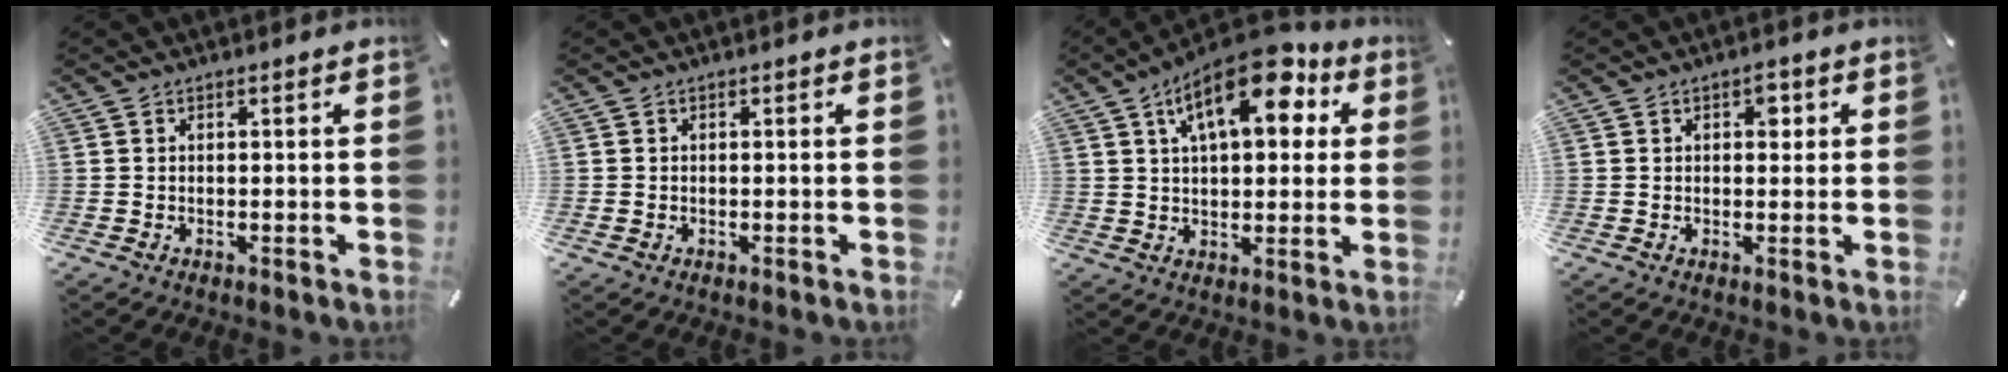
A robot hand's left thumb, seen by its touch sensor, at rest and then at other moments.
{"total": 0.6, "force": [-0.2, 0.5, 0.3], "torque": [-0.004, 0.003, -0.004]}
{"total": 16.1, "force": [7.8, 7.7, 11.8], "torque": [-0.173, -0.023, 0.128]}
{"total": 2.9, "force": [1.0, 1.8, 2.0], "torque": [-0.019, -0.001, 0.011]}